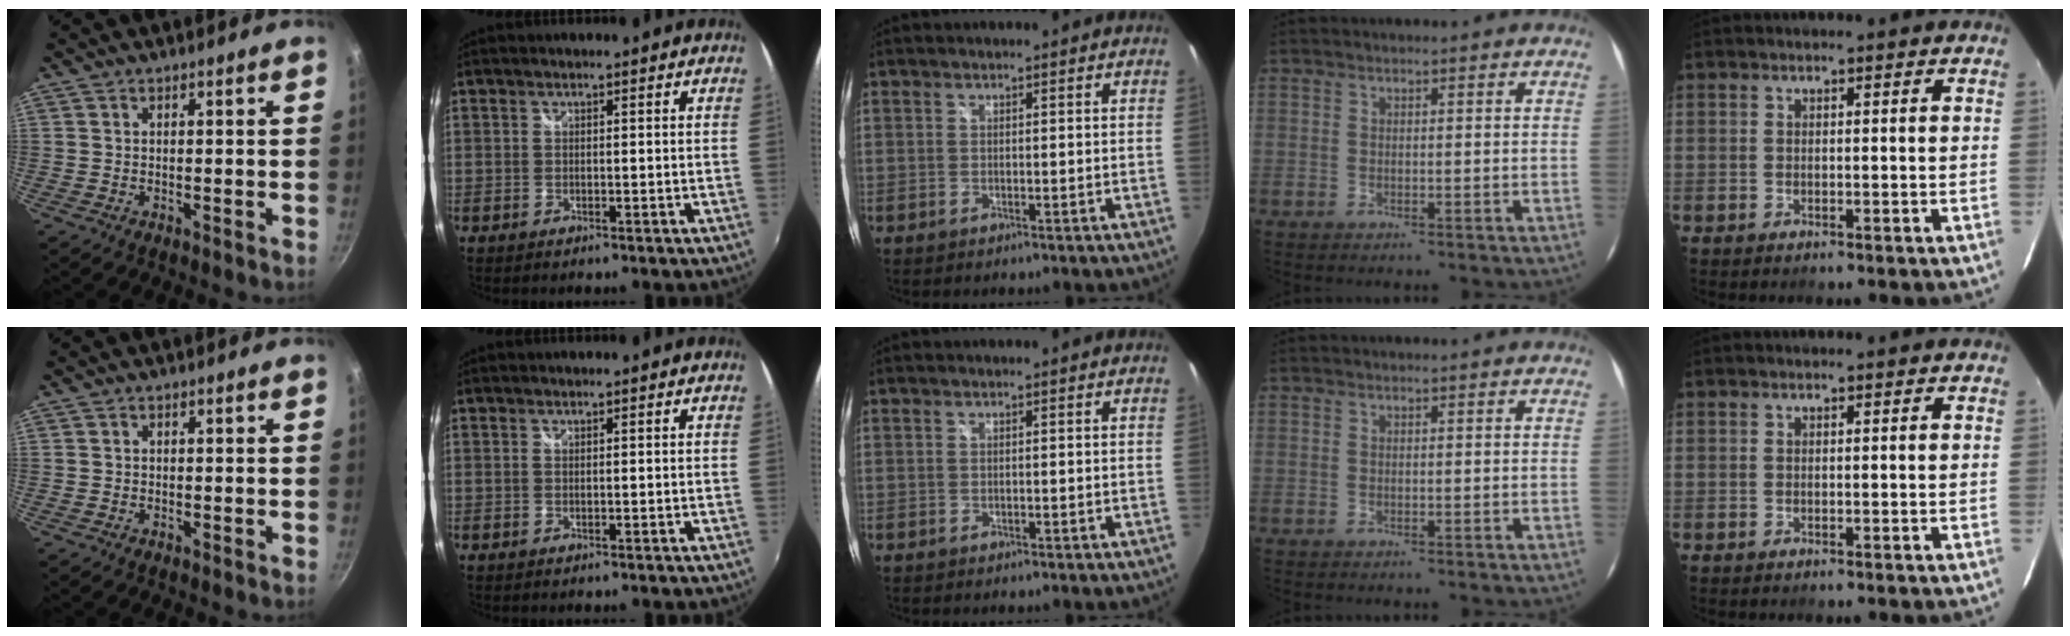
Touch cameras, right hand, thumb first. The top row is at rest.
{}